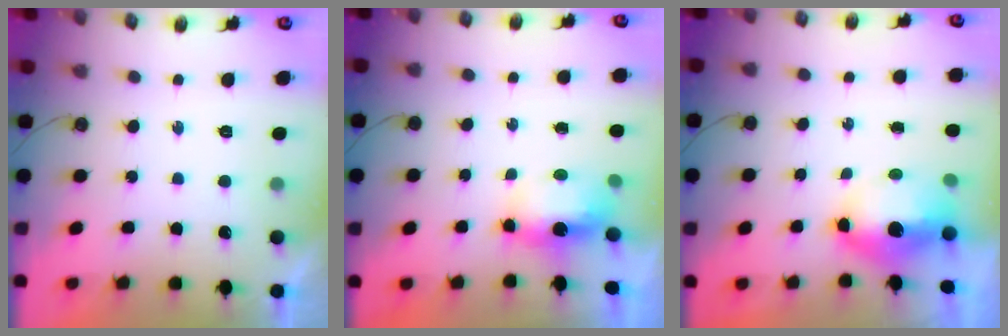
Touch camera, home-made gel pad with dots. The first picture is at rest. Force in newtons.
{"total": 10.4, "press": 7.2, "slide": 7.5}
{"total": 7.1, "press": 7.0, "slide": 0.8}